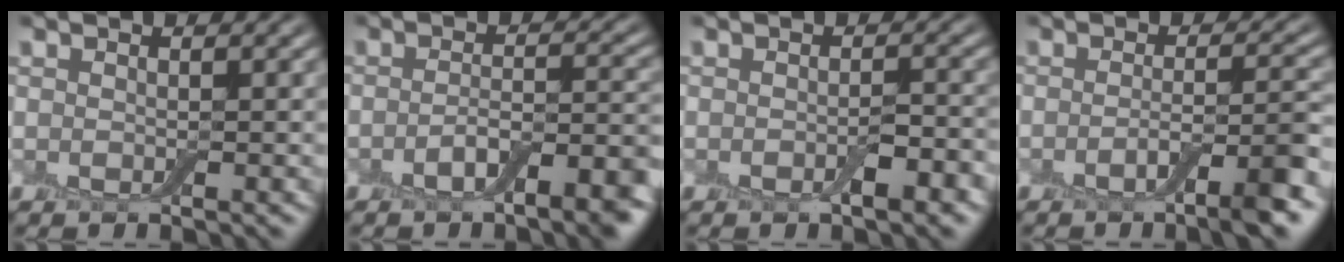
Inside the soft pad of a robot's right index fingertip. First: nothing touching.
{"total": 5.9, "force": [-3.5, 1.7, 4.4], "torque": [-0.061, 0.002, -0.052]}
{"total": 2.1, "force": [-1.1, 0.6, 1.7], "torque": [-0.026, -0.004, -0.014]}
{"total": 4.5, "force": [-2.3, 0.6, 3.8], "torque": [-0.056, 0.003, -0.039]}